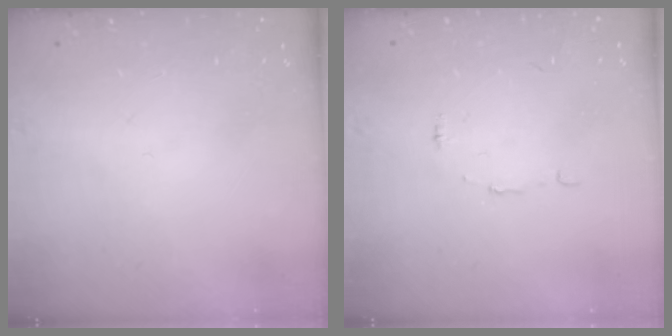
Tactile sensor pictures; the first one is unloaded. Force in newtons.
{"total": 5.4, "press": 5.4, "slide": 0.3}